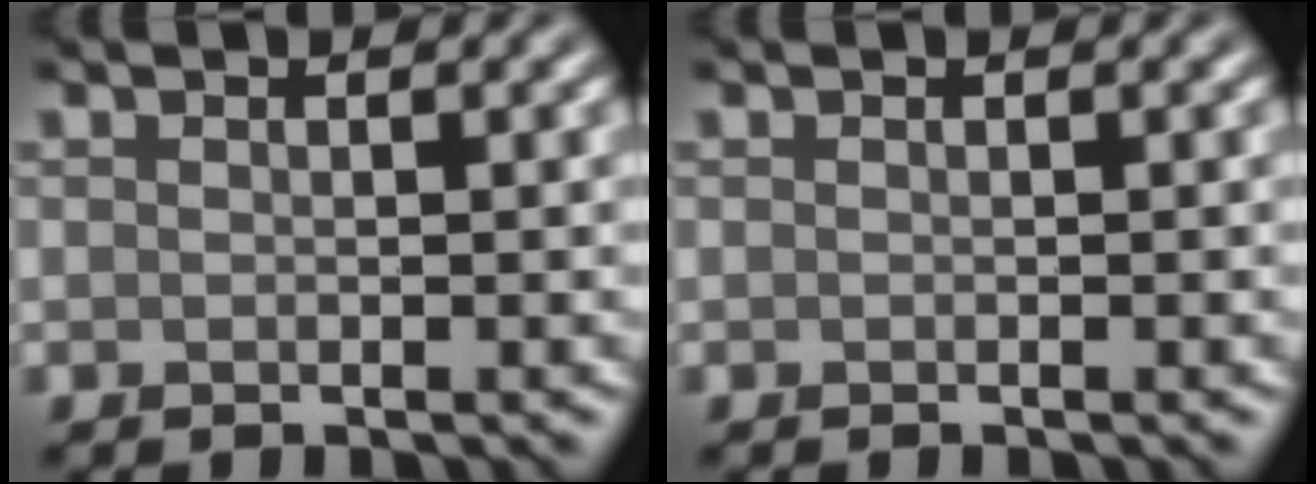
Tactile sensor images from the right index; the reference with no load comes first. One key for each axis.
{"total": 0.0}